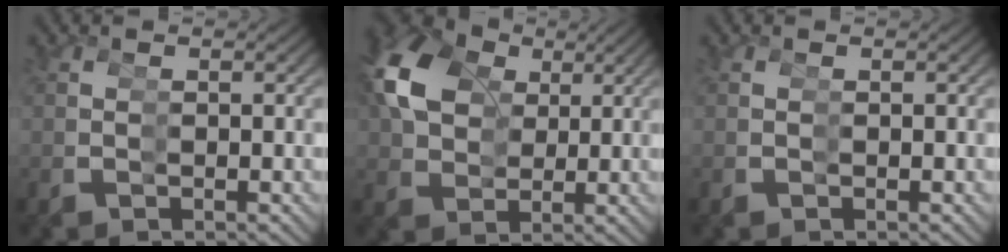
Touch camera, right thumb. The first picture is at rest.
{"total": 10.8, "force": [4.1, 8.0, 6.0], "torque": [-0.115, 0.017, 0.061]}
{"total": 0.0}